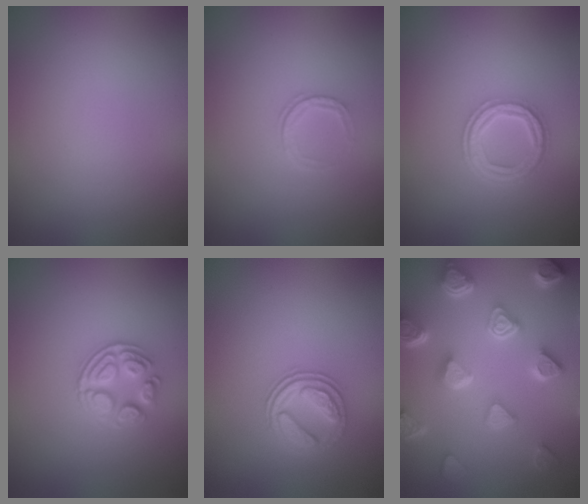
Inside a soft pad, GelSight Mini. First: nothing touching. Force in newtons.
{"total": 1.0, "press": 0.7, "slide": 0.7}
{"total": 3.8, "press": 2.9, "slide": 2.4}
{"total": 3.0, "press": 2.6, "slide": 1.5}
{"total": 2.8, "press": 2.6, "slide": 1.2}
{"total": 7.6, "press": 5.9, "slide": 4.9}